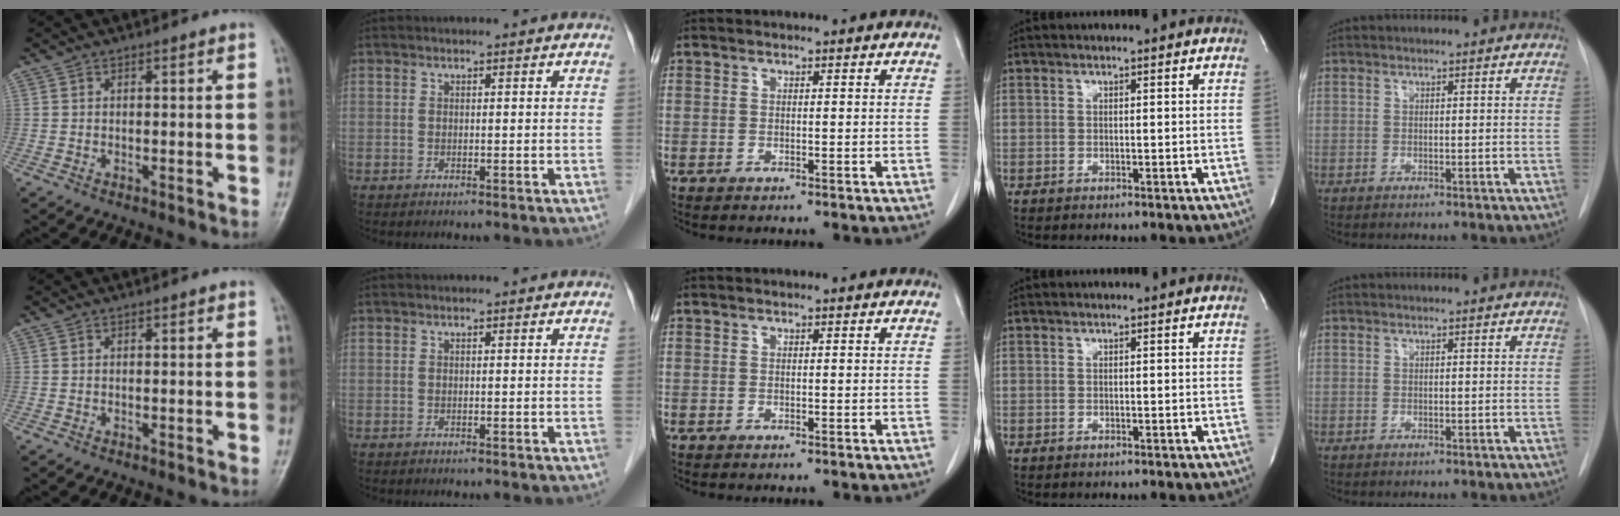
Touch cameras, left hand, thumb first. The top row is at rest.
{}